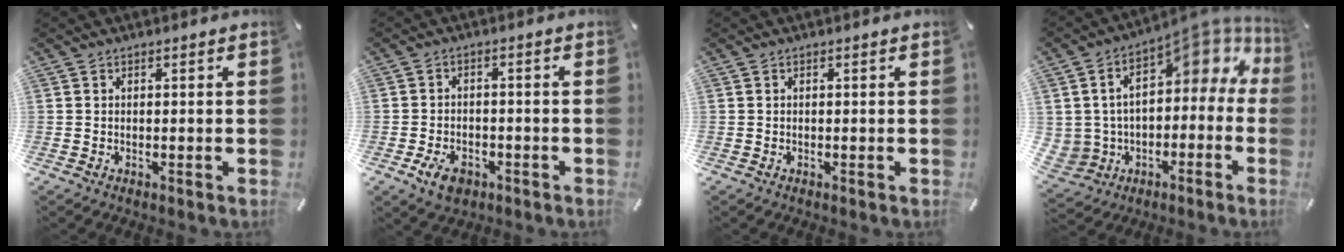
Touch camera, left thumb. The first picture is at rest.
{"total": 5.3, "force": [-2.9, 3.4, 2.8], "torque": [-0.060, 0.013, -0.055]}
{"total": 0.0}
{"total": 14.2, "force": [7.8, 9.0, 7.6], "torque": [-0.134, -0.063, 0.136]}